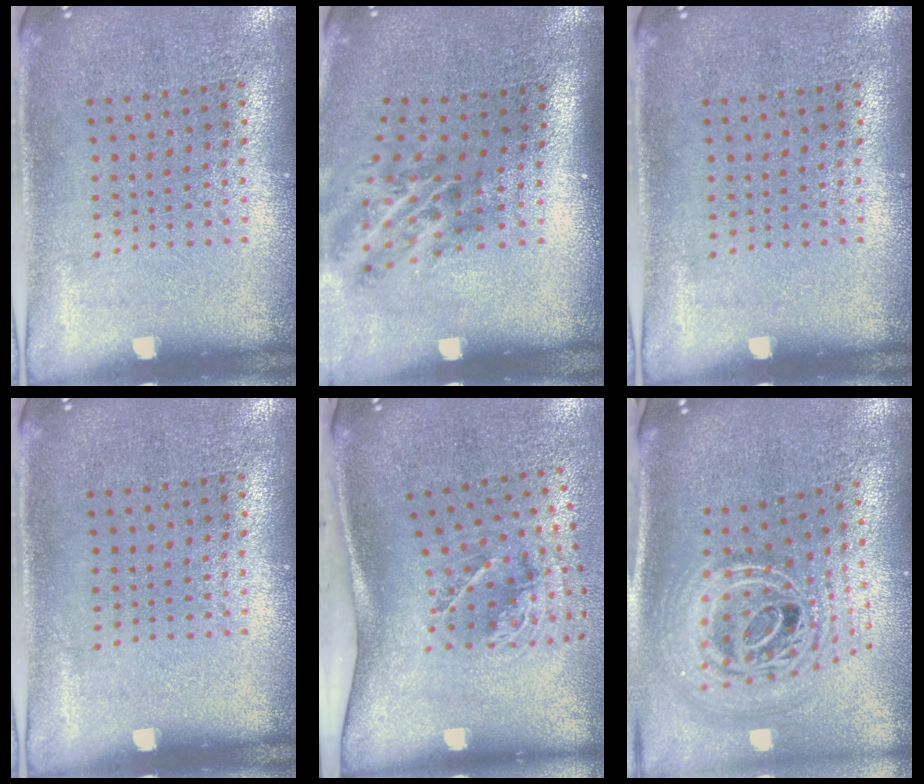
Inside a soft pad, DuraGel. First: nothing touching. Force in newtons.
{"total": 2.1, "press": 1.3, "slide": 1.7}
{"total": 0.0}
{"total": 0.0}
{"total": 2.1, "press": 1.3, "slide": 1.6}
{"total": 2.9, "press": 2.0, "slide": 2.1}